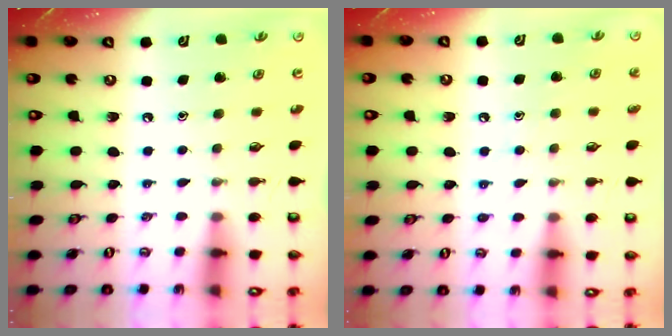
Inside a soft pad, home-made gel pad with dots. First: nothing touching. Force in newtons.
{"total": 6.5, "press": 6.5, "slide": 0.8}